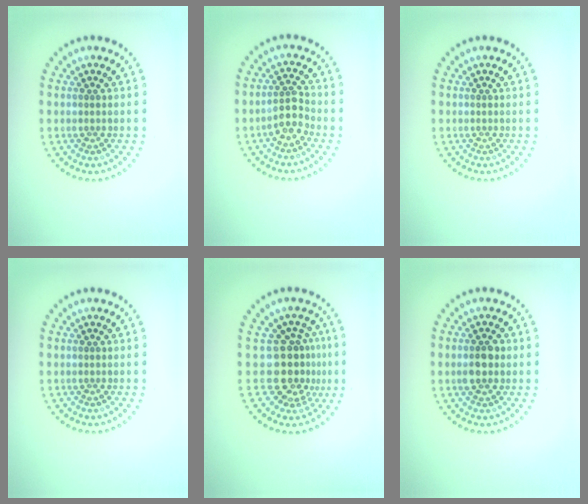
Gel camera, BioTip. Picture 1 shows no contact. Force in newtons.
{"total": 2.5, "press": 2.2, "slide": 1.1}
{"total": 0.0}
{"total": 0.0}
{"total": 4.2, "press": 3.1, "slide": 2.8}
{"total": 2.5, "press": 2.5, "slide": 0.2}